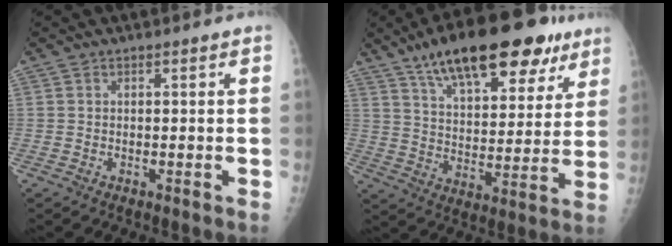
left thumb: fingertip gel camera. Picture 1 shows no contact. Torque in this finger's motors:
{"motor_torque": [0.64, 0.51, 1.42, -1.35, 0.12]}